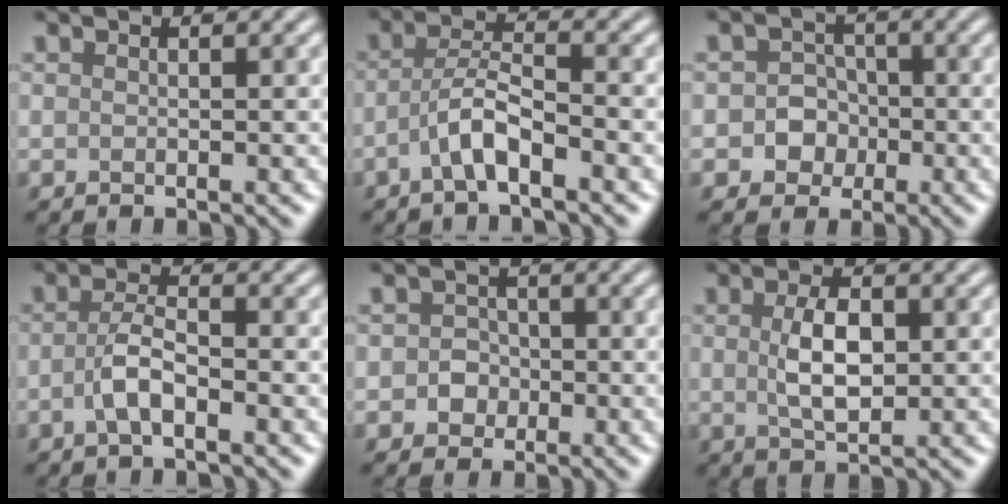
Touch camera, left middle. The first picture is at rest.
{"total": 3.3, "force": [-1.7, 0.7, 2.8], "torque": [-0.055, 0.010, -0.039]}
{"total": 3.1, "force": [-0.6, 2.8, 1.0], "torque": [0.009, 0.000, -0.026]}
{"total": 2.8, "force": [-1.1, 0.9, 2.4], "torque": [-0.050, 0.006, -0.028]}
{"total": 2.0, "force": [-0.4, 1.8, 0.6], "torque": [0.004, 0.001, -0.015]}
{"total": 4.1, "force": [0.3, 2.1, 3.4], "torque": [-0.075, 0.001, 0.007]}